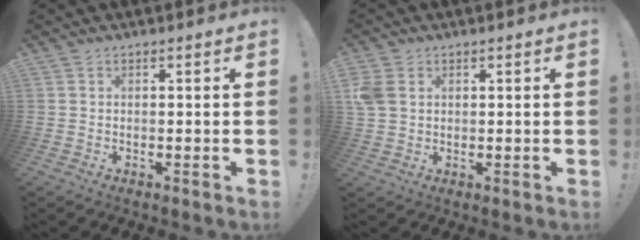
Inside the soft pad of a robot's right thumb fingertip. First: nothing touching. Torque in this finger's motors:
{"motor_torque": [0.02, 0.02, 0.33, 0.29, 0.02]}